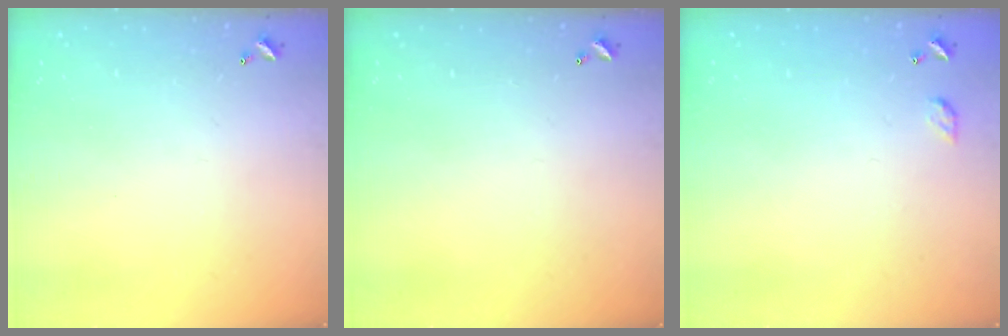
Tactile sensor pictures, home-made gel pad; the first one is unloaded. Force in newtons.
{"total": 0.0}
{"total": 3.2, "press": 3.2, "slide": 0.4}